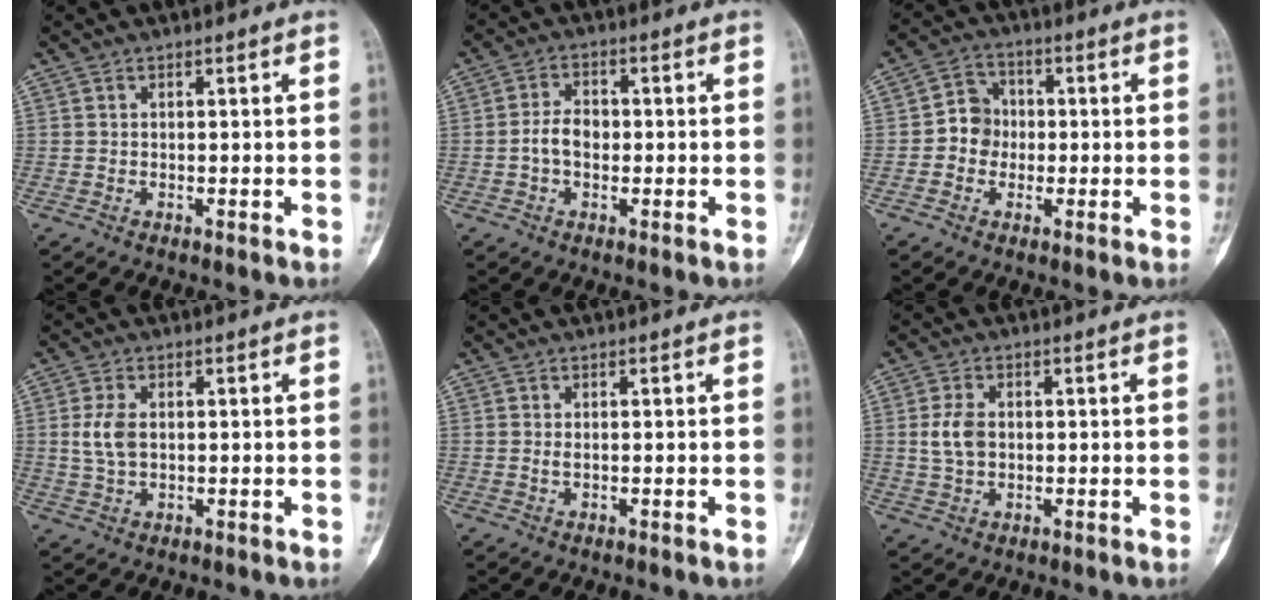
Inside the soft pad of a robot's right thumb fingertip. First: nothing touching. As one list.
[{"total": 4.5, "force": [-0.6, 3.0, 3.2], "torque": [-0.052, 0.017, -0.018]}, {"total": 6.0, "force": [-0.5, 5.4, 2.5], "torque": [-0.010, 0.014, -0.021]}, {"total": 4.7, "force": [0.5, 2.8, 3.8], "torque": [-0.082, 0.002, 0.012]}, {"total": 0.6, "force": [0.1, 0.3, 0.6], "torque": [-0.013, -0.001, 0.001]}, {"total": 4.9, "force": [0.3, 3.3, 3.6], "torque": [-0.070, 0.004, 0.008]}]